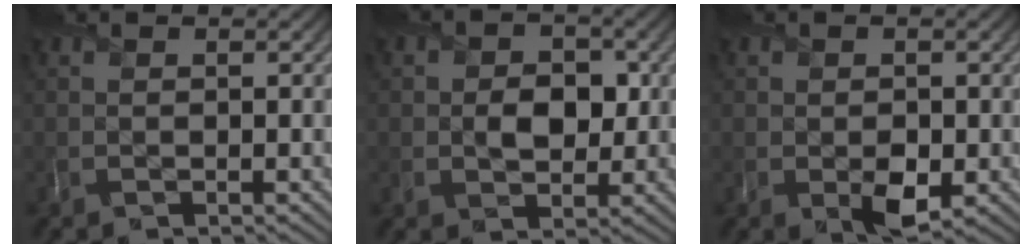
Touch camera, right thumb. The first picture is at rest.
{"total": 3.8, "force": [-0.1, 2.8, 2.5], "torque": [-0.045, -0.006, -0.009]}
{"total": 3.1, "force": [-0.7, 2.1, 2.2], "torque": [-0.046, -0.015, -0.008]}